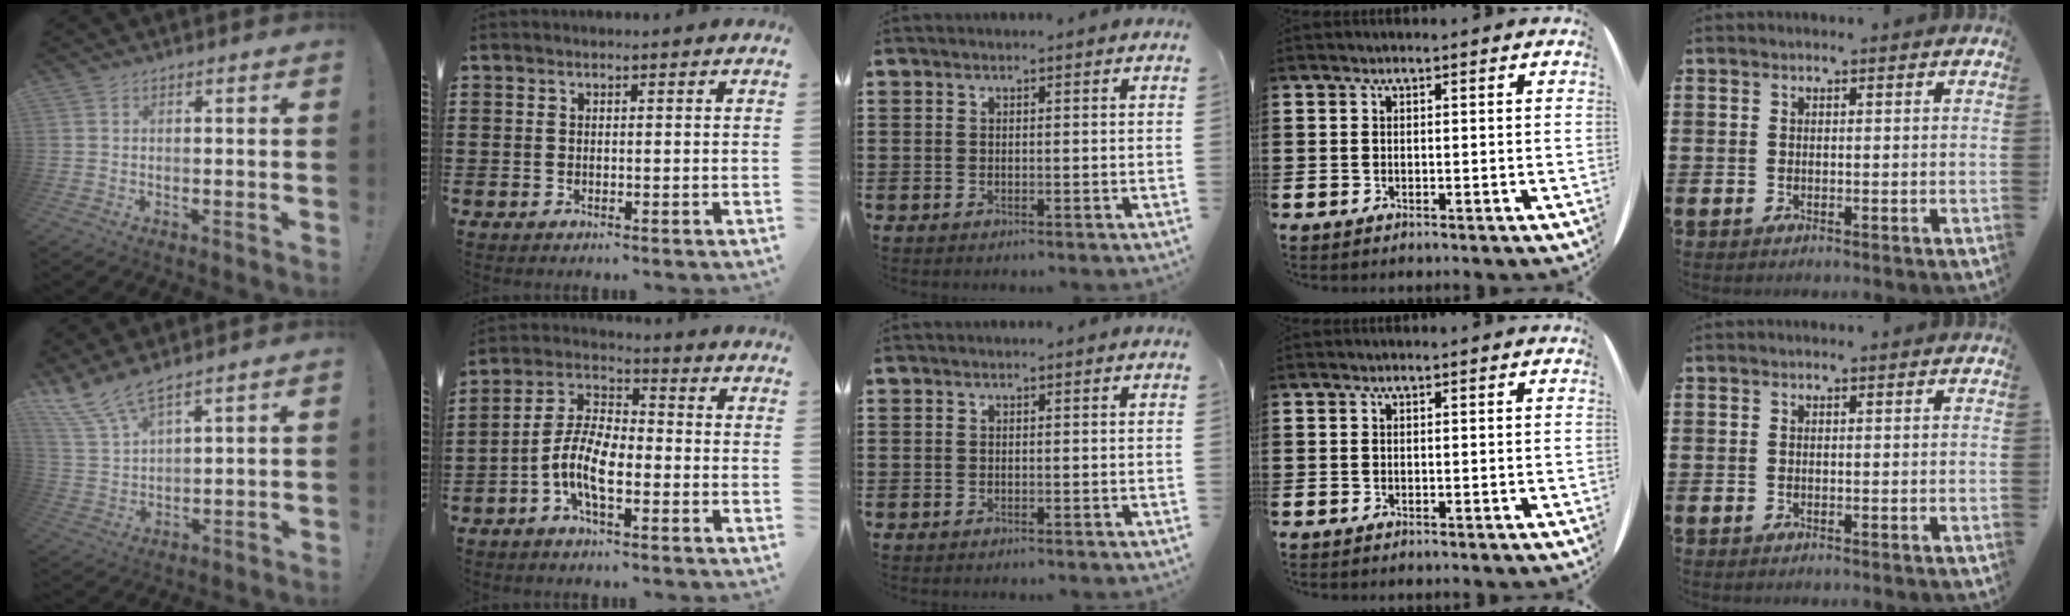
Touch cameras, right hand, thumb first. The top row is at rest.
{"thumb": {"total": 8.2, "force": [7.1, 1.7, 3.9], "torque": [-0.099, -0.034, 0.139]}, "index": {"total": 8.6, "force": [-3.1, 3.5, 7.2], "torque": [-0.177, -0.008, -0.067]}}